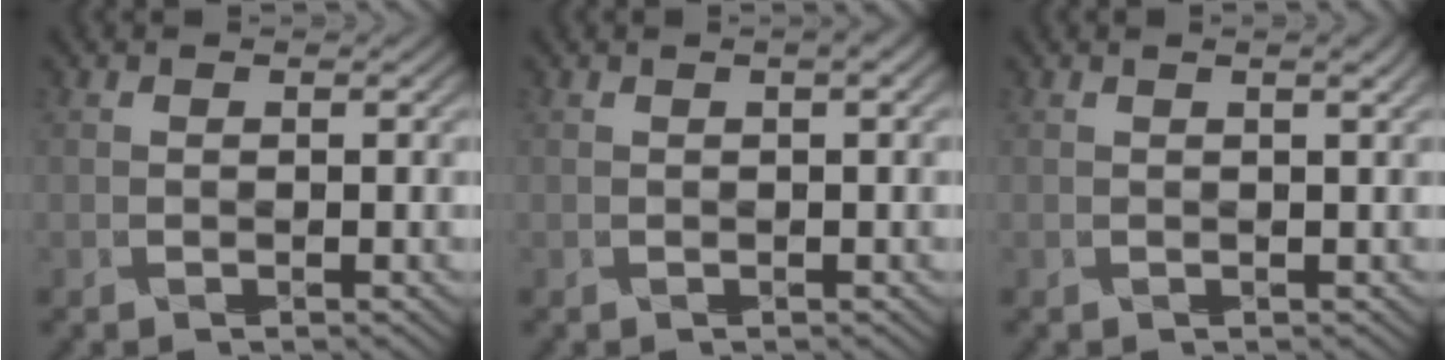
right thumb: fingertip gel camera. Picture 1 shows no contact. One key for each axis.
{"total": 1.6, "fx": 0.3, "fy": 0.6, "fz": 1.5, "tx": -0.028, "ty": 0.000, "tz": 0.005}
{"total": 1.5, "fx": 0.5, "fy": 0.3, "fz": 1.4, "tx": -0.028, "ty": 0.002, "tz": 0.012}